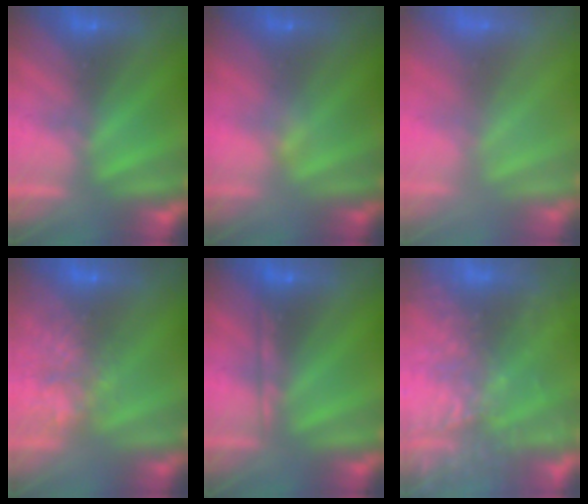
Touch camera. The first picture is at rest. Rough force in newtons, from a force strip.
{"total": 2.4}
{"total": 6.0}
{"total": 8.2}
{"total": 2.1}
{"total": 7.0}